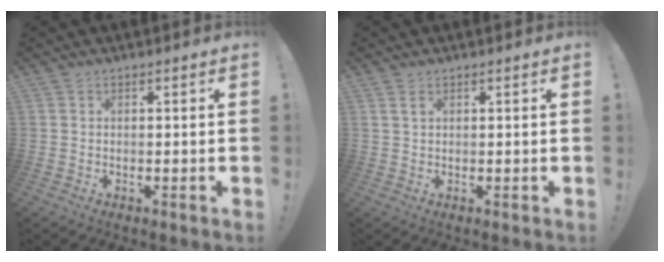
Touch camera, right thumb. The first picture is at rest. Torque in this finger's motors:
{"motor_torque": [-0.14, -0.29, -0.21, 0.27, 0.07]}